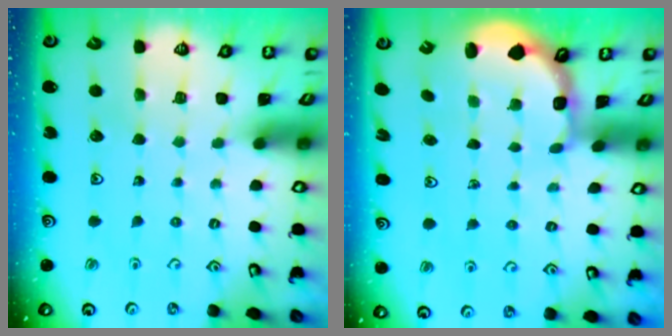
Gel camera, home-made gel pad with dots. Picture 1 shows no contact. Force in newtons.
{"total": 2.9, "press": 1.7, "slide": 2.3}